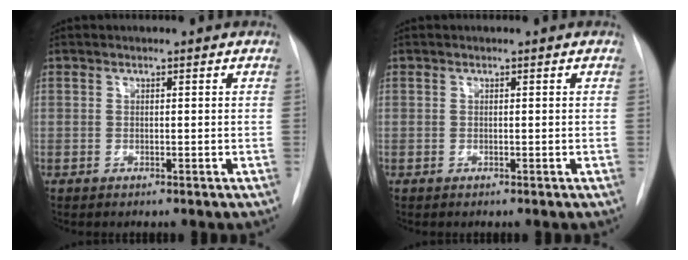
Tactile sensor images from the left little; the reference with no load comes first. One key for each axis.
{"total": 0.0}